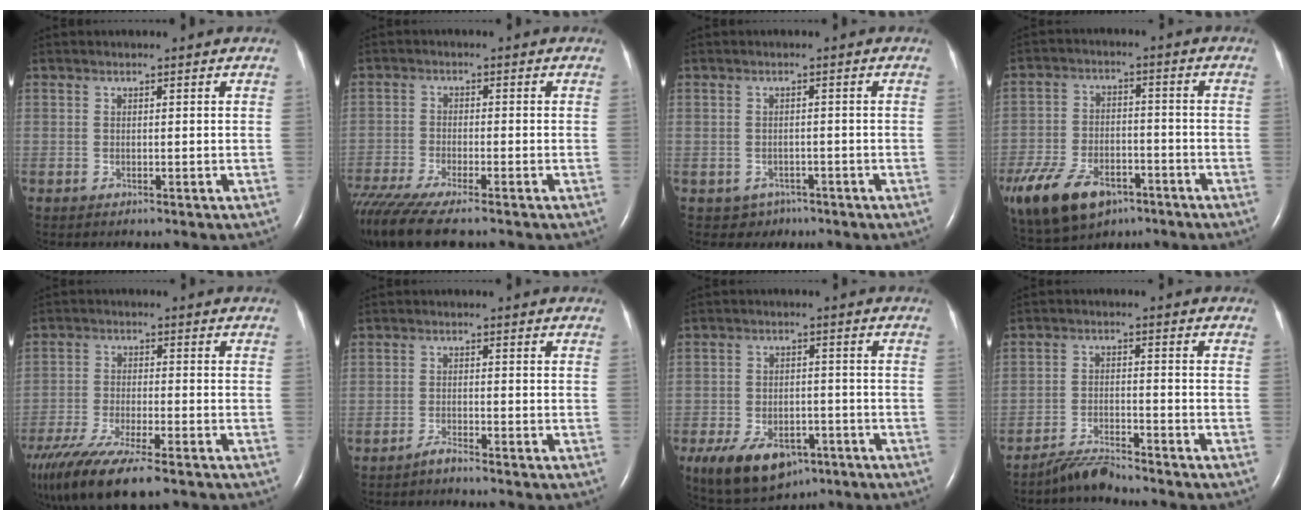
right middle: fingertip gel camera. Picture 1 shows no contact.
{"total": 11.1, "force": [-9.1, 1.2, 6.3], "torque": [-0.106, -0.026, -0.154]}
{"total": 2.5, "force": [-1.5, 2.0, 0.0], "torque": [-0.003, 0.009, -0.017]}
{"total": 18.1, "force": [-10.5, 10.3, 10.4], "torque": [-0.271, -0.018, -0.178]}
{"total": 16.2, "force": [-11.9, 3.1, 10.5], "torque": [-0.220, -0.037, -0.203]}
{"total": 1.6, "force": [-1.5, -0.2, 0.4], "torque": [-0.015, -0.003, -0.030]}
{"total": 11.2, "force": [-6.5, 6.5, 6.4], "torque": [-0.115, 0.000, -0.096]}
{"total": 4.5, "force": [-4.4, -0.3, 0.8], "torque": [-0.022, -0.020, -0.080]}